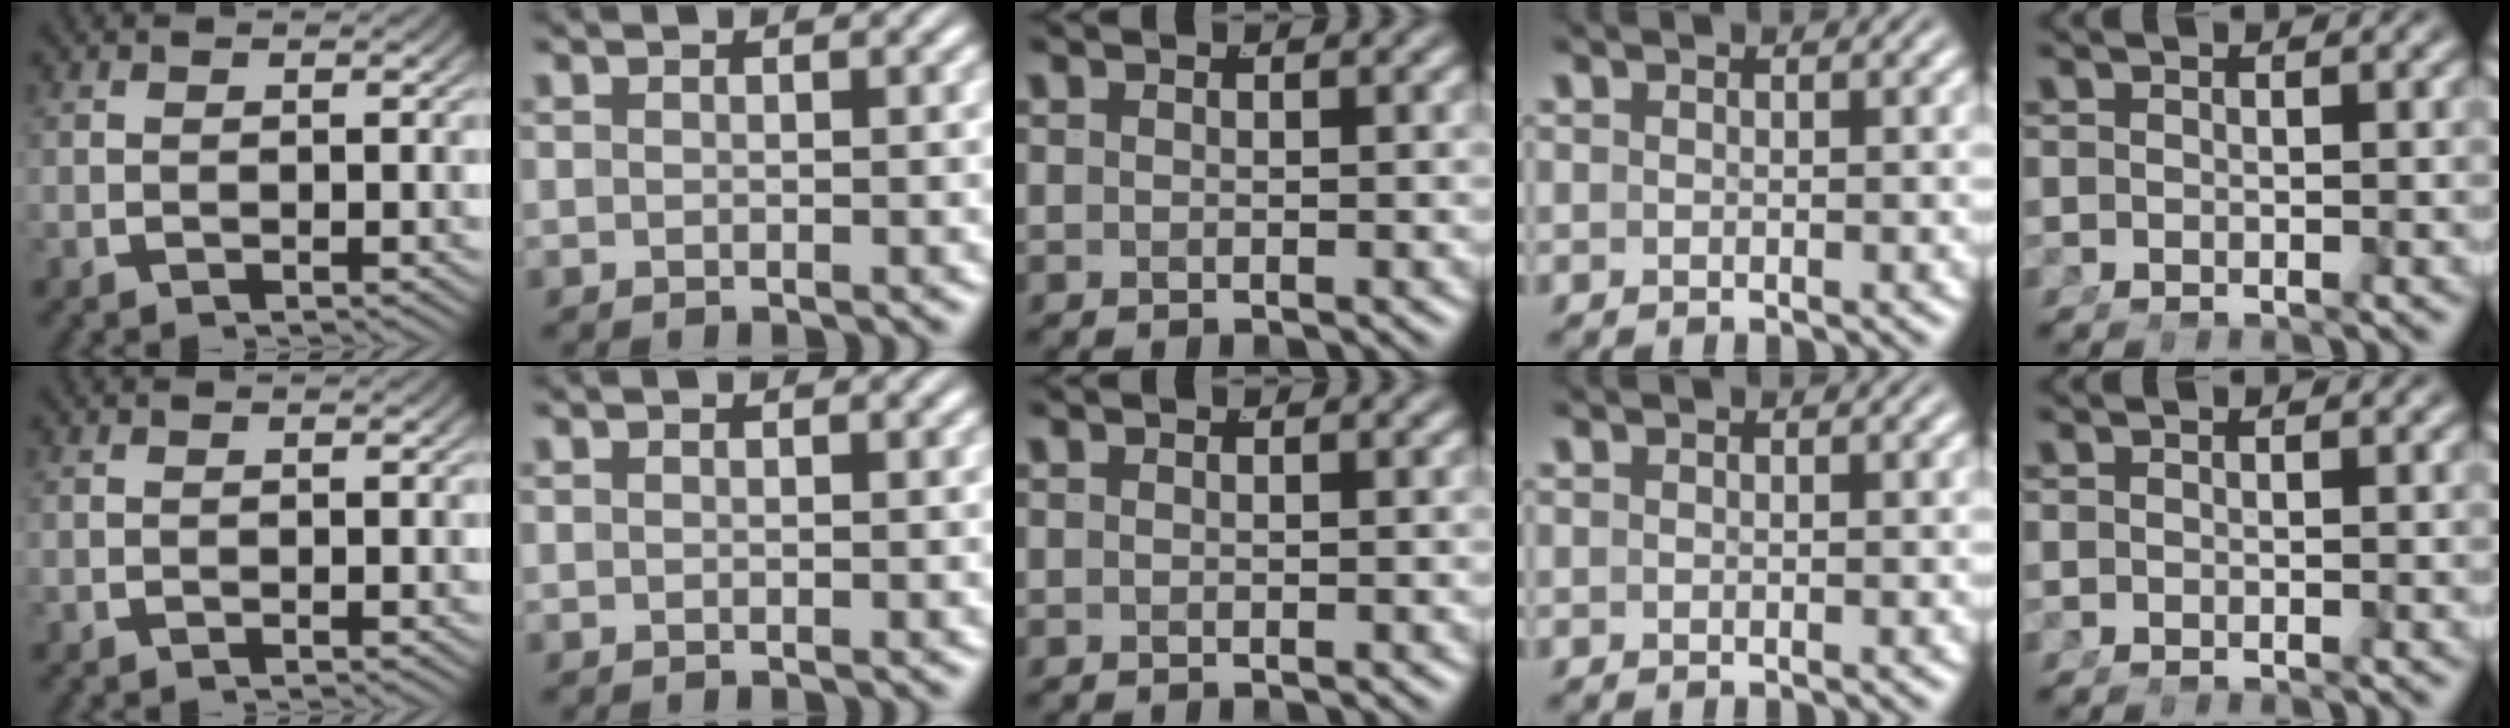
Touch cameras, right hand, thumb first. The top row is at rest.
{}